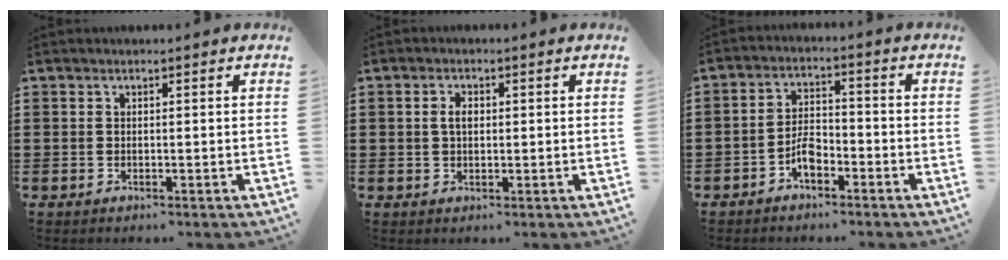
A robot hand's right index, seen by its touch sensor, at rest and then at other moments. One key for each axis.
{"total": 2.3, "fx": 0.3, "fy": 1.2, "fz": 1.9, "tx": -0.040, "ty": 0.008, "tz": 0.004}
{"total": 4.4, "fx": -2.5, "fy": 2.2, "fz": 2.9, "tx": -0.065, "ty": 0.005, "tz": -0.051}